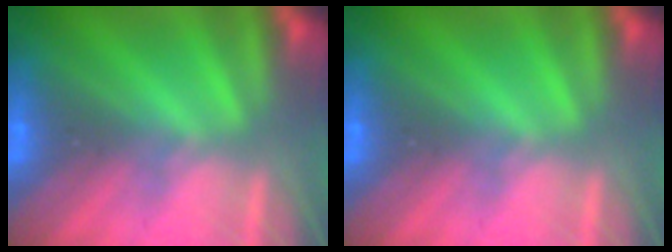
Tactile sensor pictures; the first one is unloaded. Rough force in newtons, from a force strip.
{"total": 0.0}